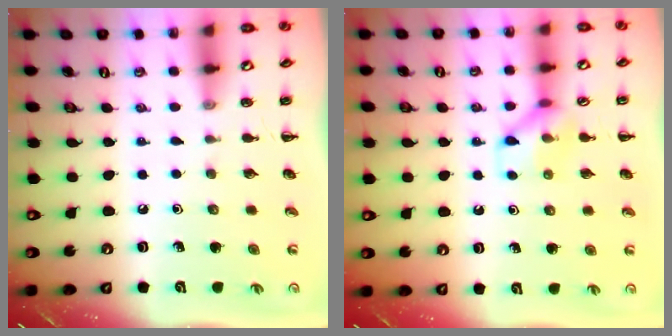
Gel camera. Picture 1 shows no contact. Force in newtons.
{"total": 8.7, "press": 8.7, "slide": 0.3}